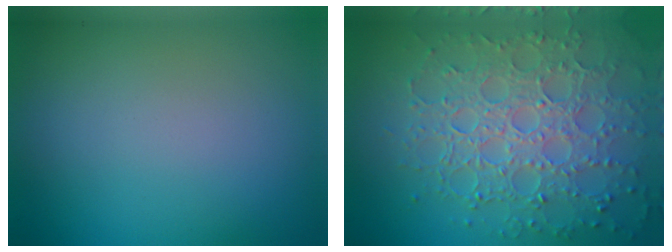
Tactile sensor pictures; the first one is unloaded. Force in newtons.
{"total": 8.1, "press": 5.9, "slide": 5.6}